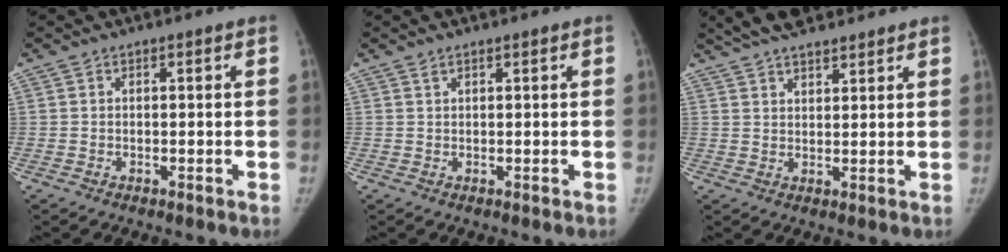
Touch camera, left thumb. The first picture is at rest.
{"total": 0.8, "force": [0.6, 0.3, 0.4], "torque": [-0.009, 0.003, 0.012]}
{"total": 9.5, "force": [7.8, 3.2, 4.4], "torque": [-0.053, -0.001, 0.134]}